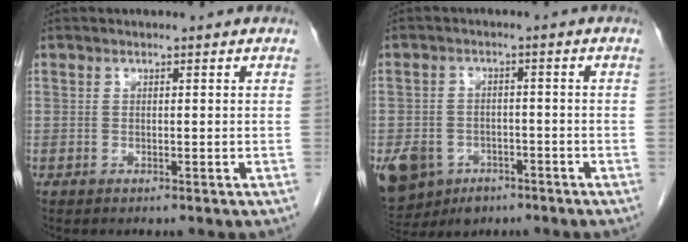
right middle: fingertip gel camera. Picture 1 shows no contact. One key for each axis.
{"total": 12.8, "fx": -6.6, "fy": 9.7, "fz": 5.2, "tx": -0.142, "ty": 0.003, "tz": -0.096}